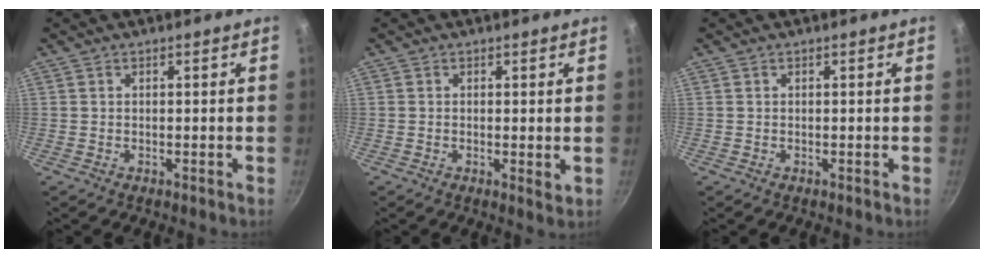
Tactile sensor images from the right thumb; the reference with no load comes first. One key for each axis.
{"total": 1.7, "fx": 0.1, "fy": 0.5, "fz": 1.6, "tx": -0.027, "ty": -0.007, "tz": 0.000}
{"total": 0.0}